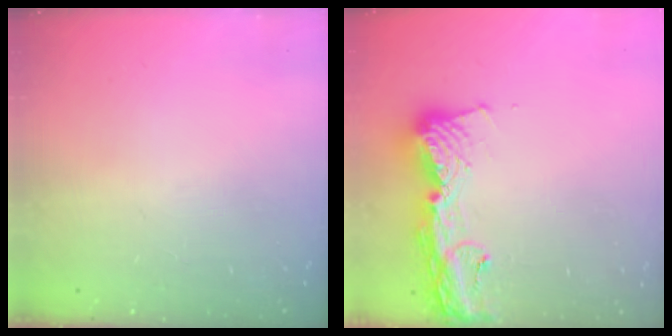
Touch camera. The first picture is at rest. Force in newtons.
{"total": 13.9, "press": 13.8, "slide": 1.2}